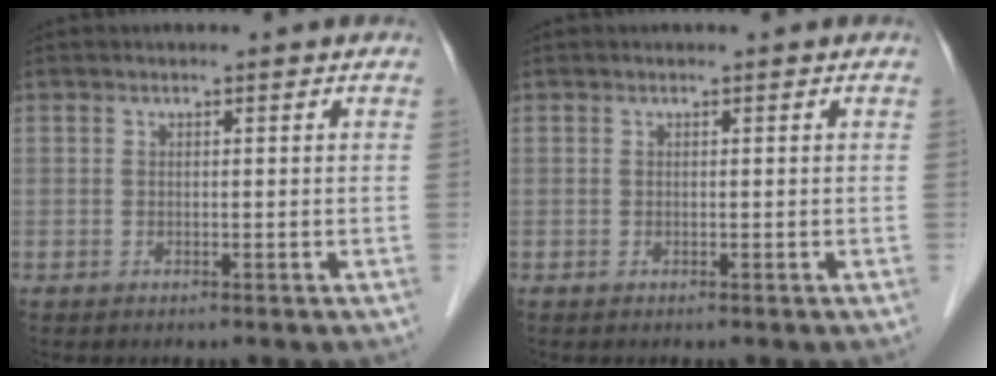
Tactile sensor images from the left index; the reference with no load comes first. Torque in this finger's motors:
{"motor_torque": [-0.02, 0.10, 0.00, -0.01]}